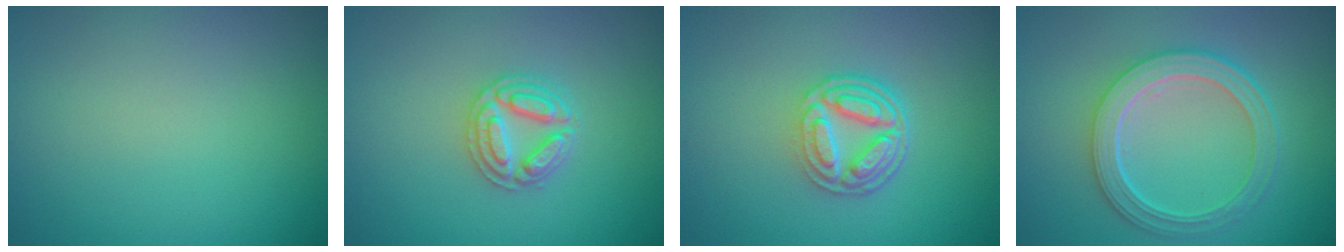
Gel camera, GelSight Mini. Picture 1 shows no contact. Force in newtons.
{"total": 2.9, "press": 2.9, "slide": 0.5}
{"total": 5.0, "press": 3.7, "slide": 3.3}
{"total": 4.9, "press": 3.9, "slide": 3.0}